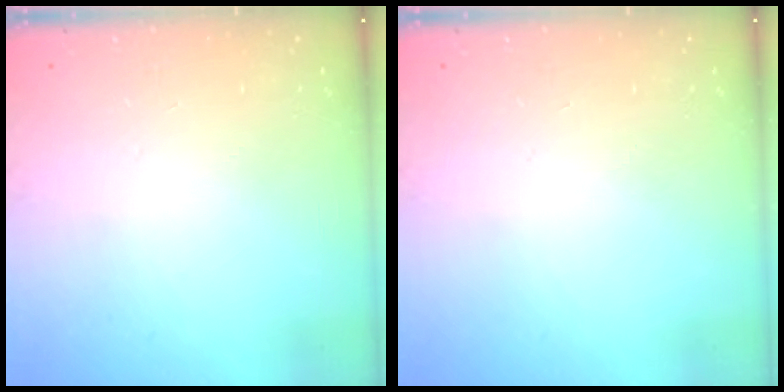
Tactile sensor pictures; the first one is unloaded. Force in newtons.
{"total": 0.0}